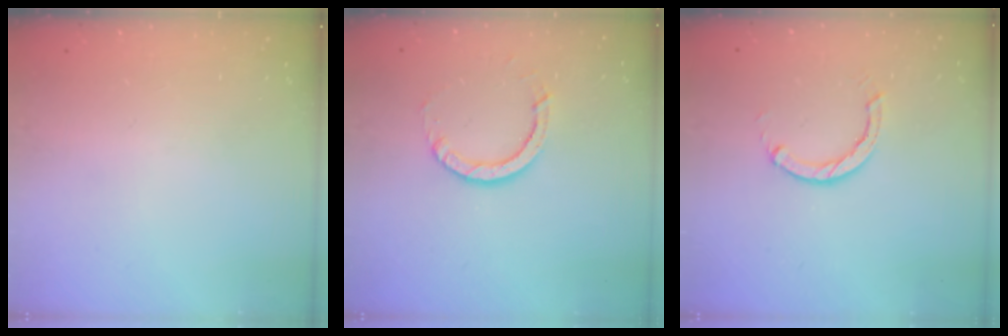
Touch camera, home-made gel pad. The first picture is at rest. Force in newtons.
{"total": 5.6, "press": 5.6, "slide": 0.4}
{"total": 2.9, "press": 2.9, "slide": 0.4}